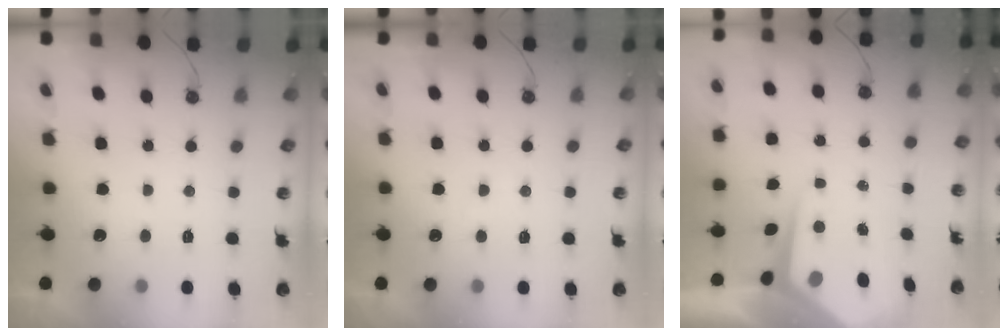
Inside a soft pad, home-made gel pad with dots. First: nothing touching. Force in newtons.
{"total": 4.4, "press": 4.3, "slide": 0.6}
{"total": 7.3, "press": 7.3, "slide": 0.6}